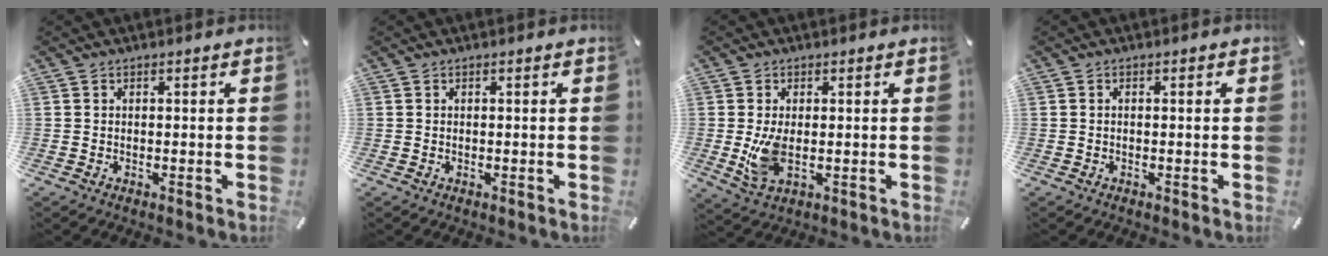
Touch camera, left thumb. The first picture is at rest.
{"total": 0.0}
{"total": 6.7, "force": [0.0, 3.5, 5.7], "torque": [-0.117, -0.010, -0.006]}
{"total": 0.7, "force": [-0.1, 0.3, 0.6], "torque": [-0.011, 0.001, -0.003]}